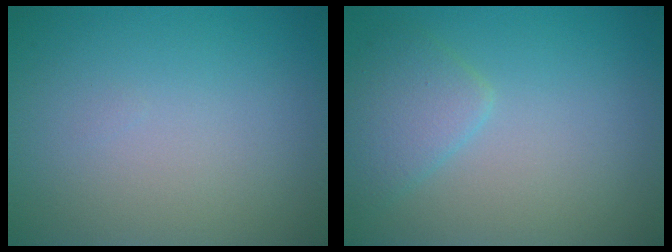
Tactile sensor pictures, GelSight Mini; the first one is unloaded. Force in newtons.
{"total": 2.6, "press": 2.6, "slide": 0.1}